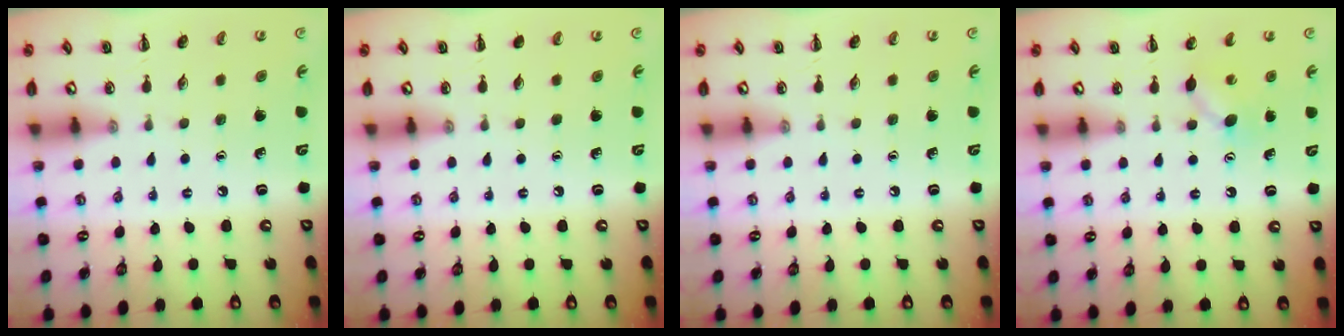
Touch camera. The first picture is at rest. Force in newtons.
{"total": 0.0}
{"total": 0.0}
{"total": 4.2, "press": 4.1, "slide": 0.9}